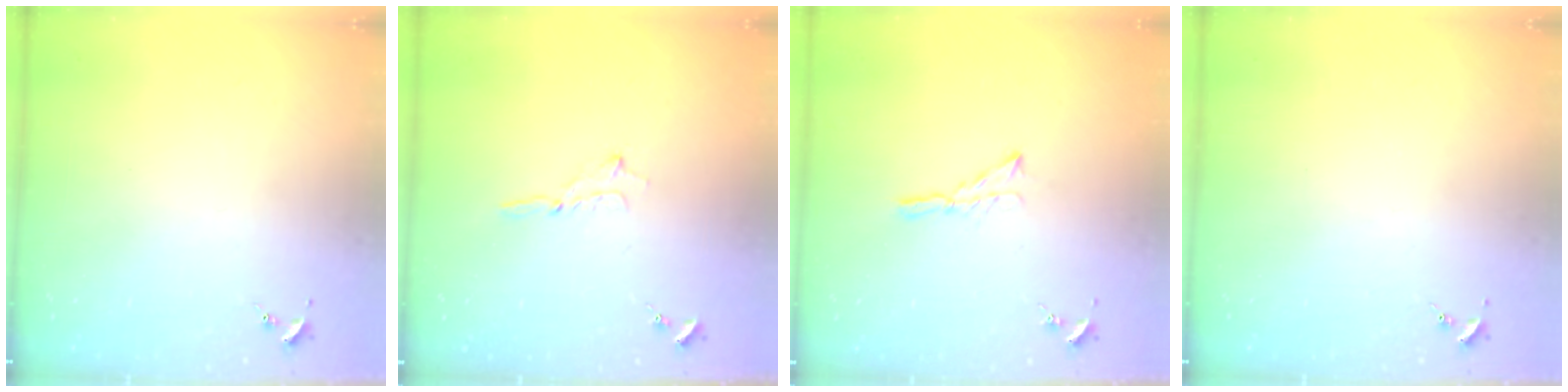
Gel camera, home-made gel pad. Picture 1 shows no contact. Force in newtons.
{"total": 2.9, "press": 2.9, "slide": 0.3}
{"total": 5.2, "press": 5.2, "slide": 0.5}
{"total": 0.0}